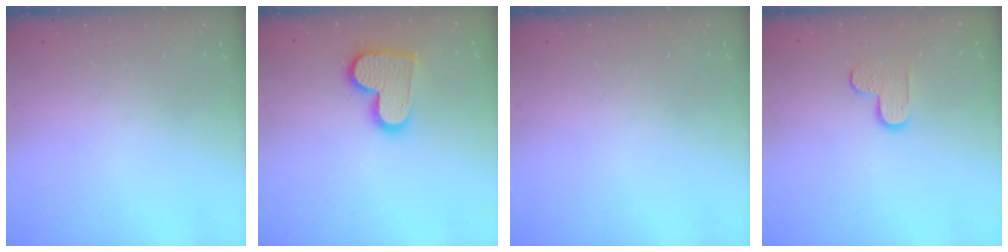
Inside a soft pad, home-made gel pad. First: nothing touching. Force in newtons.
{"total": 13.6, "press": 13.5, "slide": 0.9}
{"total": 0.0}
{"total": 4.9, "press": 4.9, "slide": 0.2}